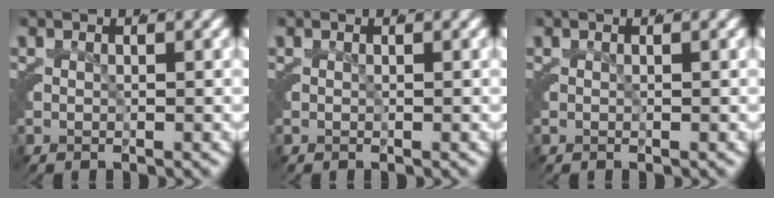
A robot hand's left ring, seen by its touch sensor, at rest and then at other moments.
{"total": 0.0}
{"total": 0.0}